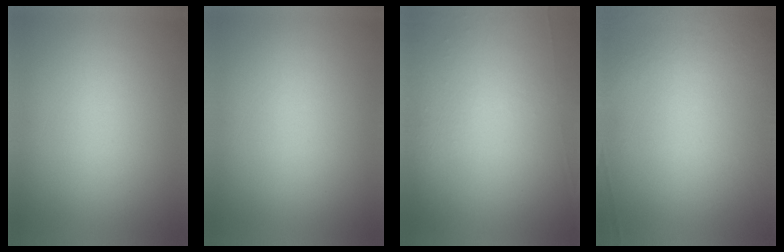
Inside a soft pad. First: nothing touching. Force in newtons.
{"total": 0.0}
{"total": 5.8}
{"total": 5.5}